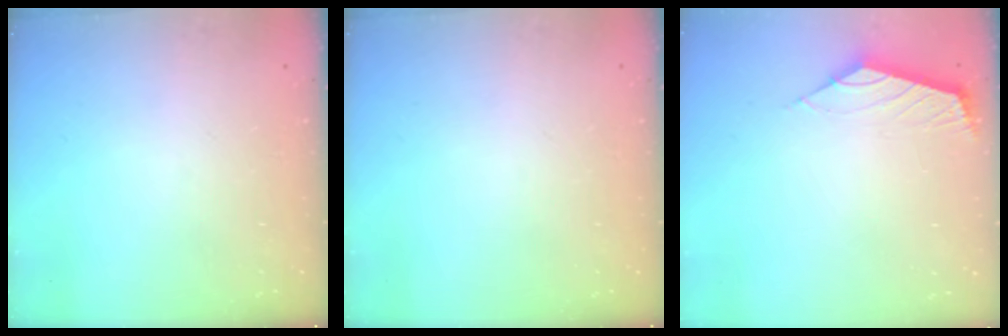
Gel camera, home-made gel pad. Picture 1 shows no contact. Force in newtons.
{"total": 0.0}
{"total": 2.4, "press": 2.3, "slide": 0.4}